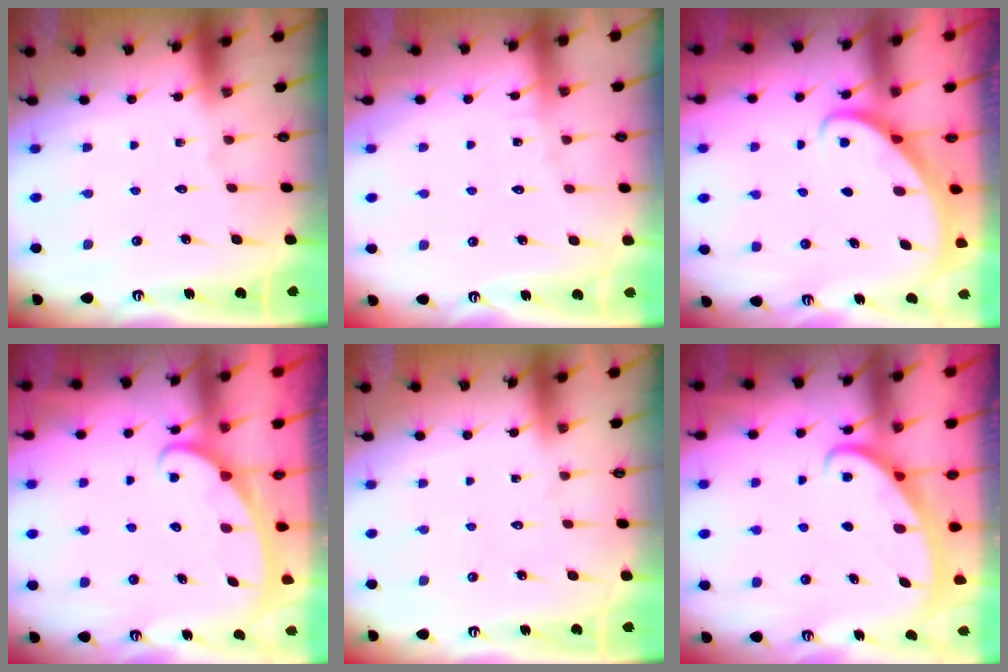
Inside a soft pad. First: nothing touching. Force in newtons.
{"total": 3.6, "press": 3.5, "slide": 0.3}
{"total": 2.6, "press": 2.6, "slide": 0.3}
{"total": 2.4, "press": 2.4, "slide": 0.4}
{"total": 0.0}
{"total": 2.7, "press": 2.7, "slide": 0.4}